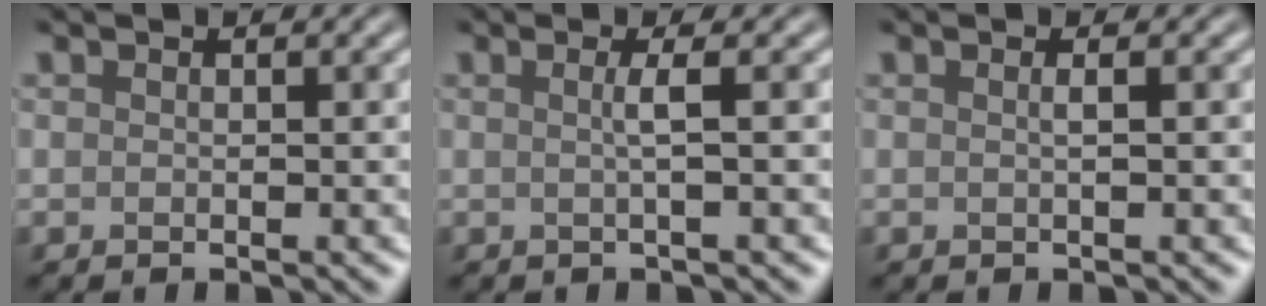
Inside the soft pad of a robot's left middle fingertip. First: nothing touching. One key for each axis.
{"total": 1.8, "fx": 0.0, "fy": 0.5, "fz": 1.8, "tx": -0.028, "ty": 0.002, "tz": -0.006}
{"total": 1.0, "fx": 0.1, "fy": 0.4, "fz": 0.9, "tx": -0.011, "ty": 0.004, "tz": -0.004}